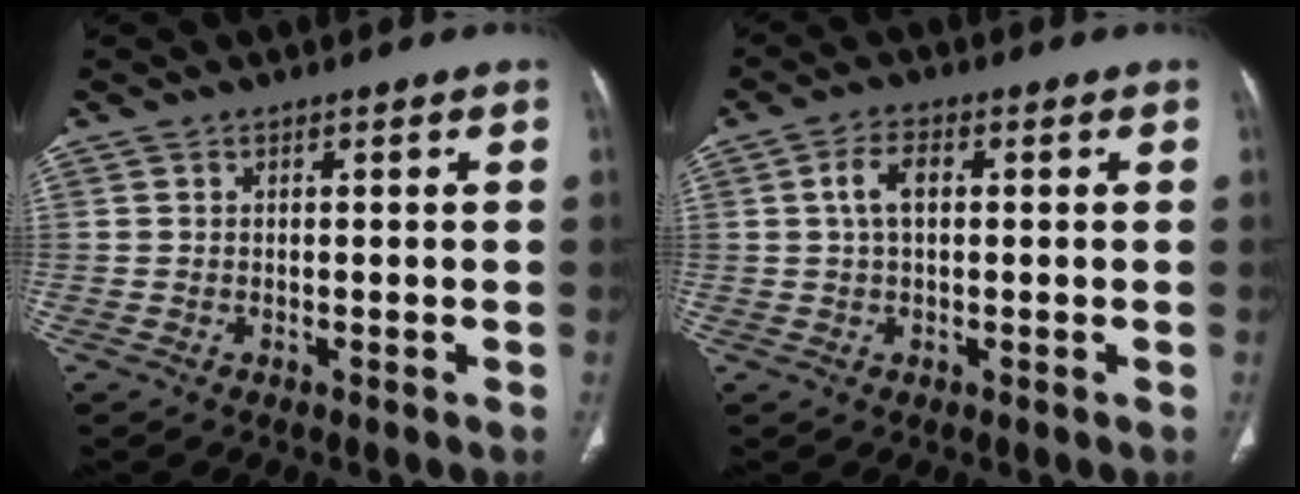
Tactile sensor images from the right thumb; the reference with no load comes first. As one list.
[{"total": 4.2, "force": [0.6, 2.2, 3.5], "torque": [-0.070, 0.009, 0.011]}]